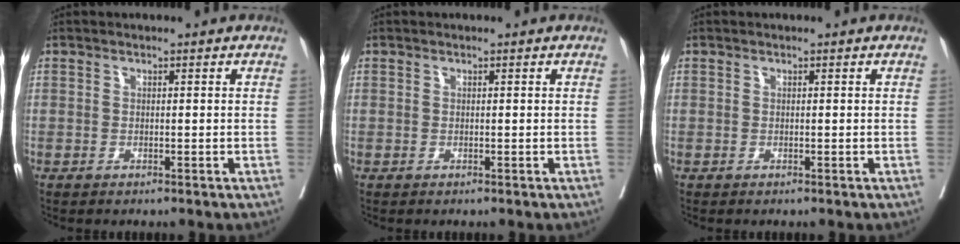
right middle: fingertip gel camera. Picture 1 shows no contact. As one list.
[{"total": 0.0}, {"total": 0.0}]